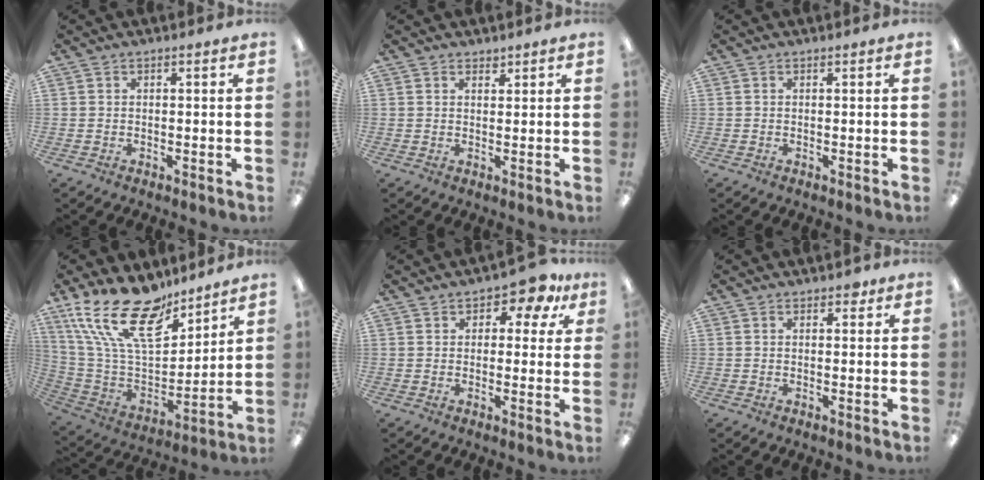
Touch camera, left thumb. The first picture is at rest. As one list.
[{"total": 1.4, "force": [1.3, 0.5, 0.1], "torque": [0.005, -0.006, 0.024]}, {"total": 0.0}, {"total": 22.8, "force": [15.6, 9.9, 13.4], "torque": [-0.259, -0.102, 0.282]}, {"total": 5.5, "force": [3.4, 2.9, 3.1], "torque": [-0.040, -0.014, 0.056]}, {"total": 1.7, "force": [1.1, 1.0, 0.9], "torque": [-0.004, -0.003, 0.015]}]